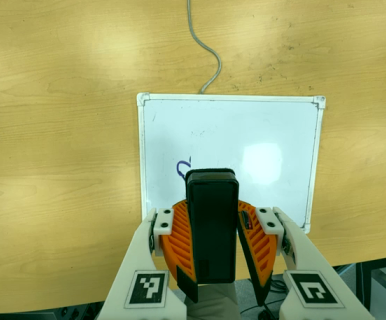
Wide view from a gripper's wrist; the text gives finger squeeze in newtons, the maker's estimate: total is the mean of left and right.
{"total": 9.7, "left": 9.1, "right": 10.4}